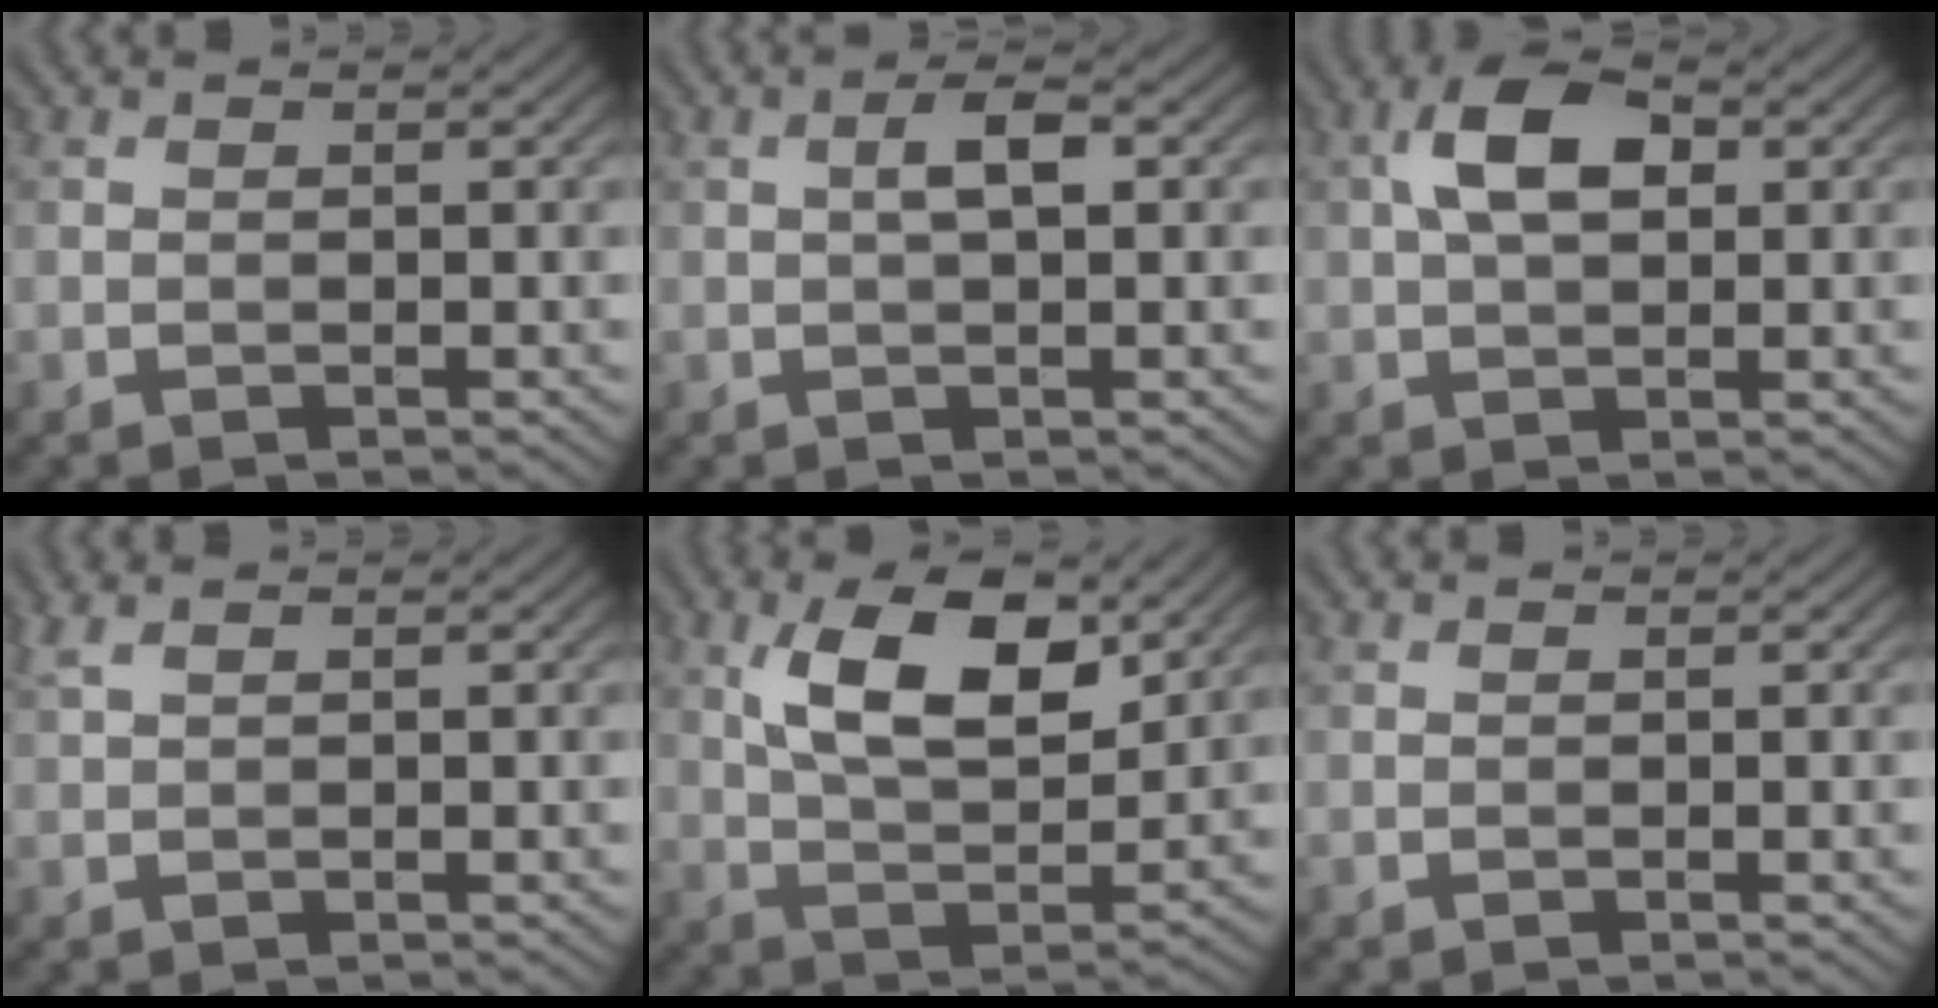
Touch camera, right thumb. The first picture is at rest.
{"total": 2.8, "force": [0.4, 0.8, 2.6], "torque": [-0.048, 0.009, 0.004]}
{"total": 6.3, "force": [1.4, 3.5, 5.1], "torque": [-0.100, 0.013, 0.019]}
{"total": 1.7, "force": [1.2, 0.3, 1.1], "torque": [-0.033, 0.009, 0.030]}
{"total": 11.1, "force": [4.7, 5.0, 8.7], "torque": [-0.161, -0.001, 0.088]}
{"total": 0.0}